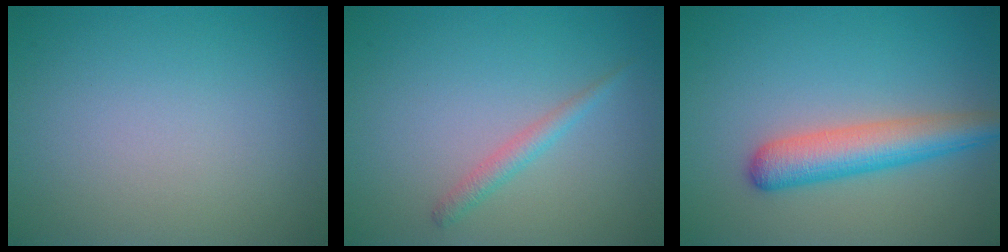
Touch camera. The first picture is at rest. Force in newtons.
{"total": 1.4, "press": 1.4, "slide": 0.1}
{"total": 4.7, "press": 4.7, "slide": 0.3}